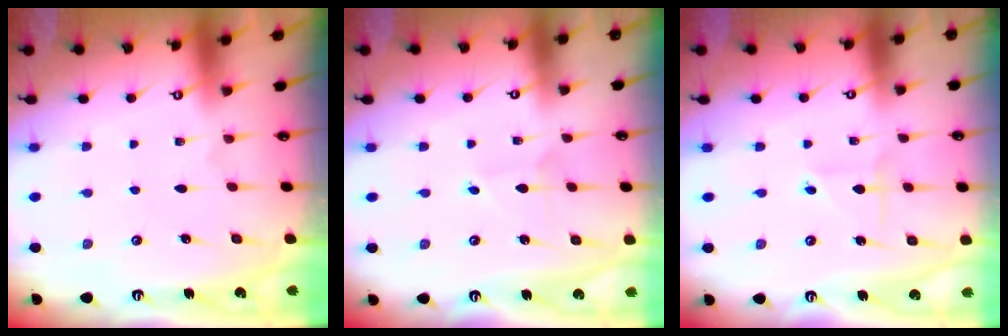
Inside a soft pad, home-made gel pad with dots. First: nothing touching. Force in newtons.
{"total": 2.7, "press": 2.7, "slide": 0.2}
{"total": 2.6, "press": 2.6, "slide": 0.2}